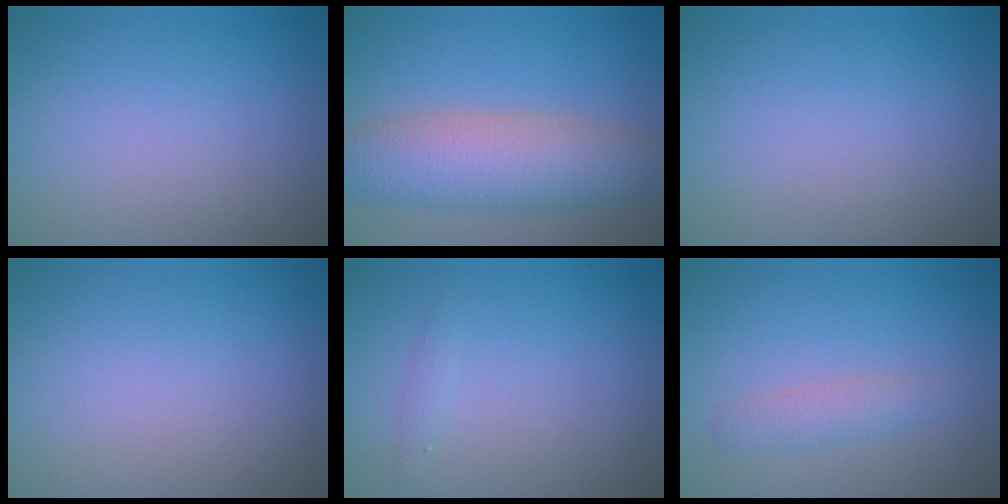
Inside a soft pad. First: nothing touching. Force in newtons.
{"total": 7.6, "press": 7.6, "slide": 0.2}
{"total": 0.0}
{"total": 0.0}
{"total": 0.6, "press": 0.6, "slide": 0.0}
{"total": 1.8, "press": 1.8, "slide": 0.0}